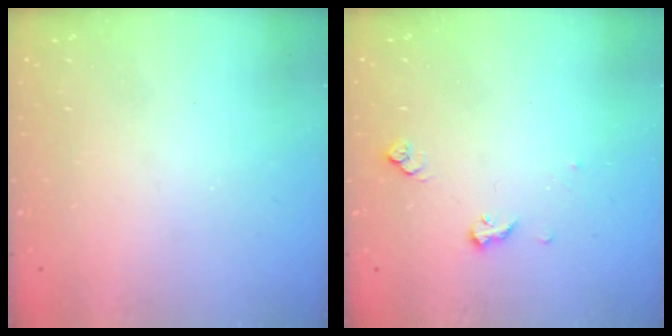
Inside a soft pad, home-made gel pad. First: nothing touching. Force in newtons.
{"total": 6.0, "press": 5.7, "slide": 1.7}